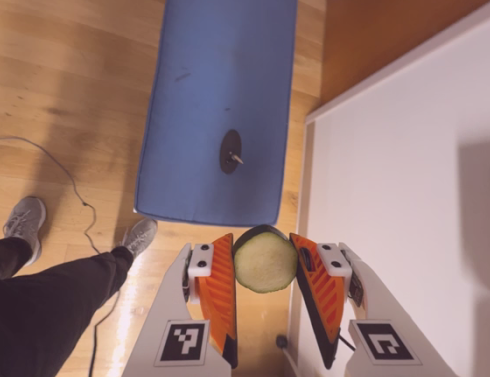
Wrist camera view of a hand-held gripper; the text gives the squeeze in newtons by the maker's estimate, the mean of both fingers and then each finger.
{"total": 9.5, "left": 9.0, "right": 10.0}